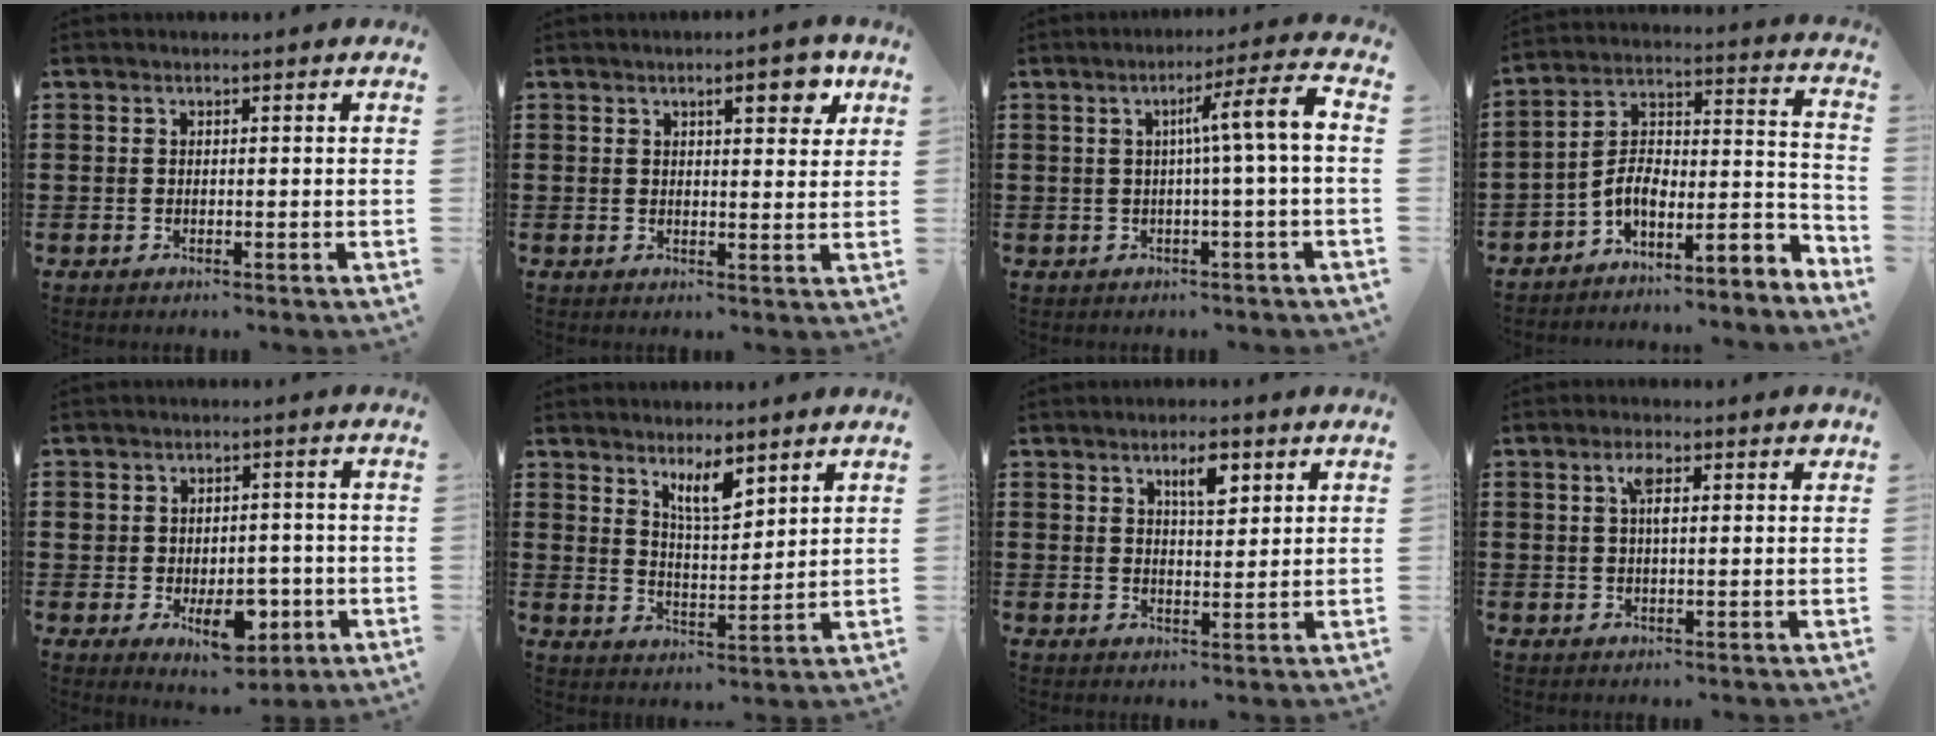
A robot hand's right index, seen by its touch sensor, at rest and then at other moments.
{"total": 5.2, "force": [2.8, 1.6, 4.0], "torque": [-0.054, -0.004, 0.040]}
{"total": 6.9, "force": [0.3, -0.4, 6.9], "torque": [-0.121, -0.005, -0.005]}
{"total": 5.6, "force": [-3.3, 2.6, 3.6], "torque": [-0.067, -0.016, -0.067]}
{"total": 7.3, "force": [-1.9, 5.1, 4.9], "torque": [-0.068, 0.006, -0.035]}
{"total": 6.1, "force": [4.6, 1.6, 3.7], "torque": [-0.068, -0.015, 0.078]}
{"total": 4.3, "force": [2.3, 1.4, 3.3], "torque": [-0.055, 0.001, 0.036]}
{"total": 3.6, "force": [1.2, 1.2, 3.2], "torque": [-0.052, 0.004, 0.013]}